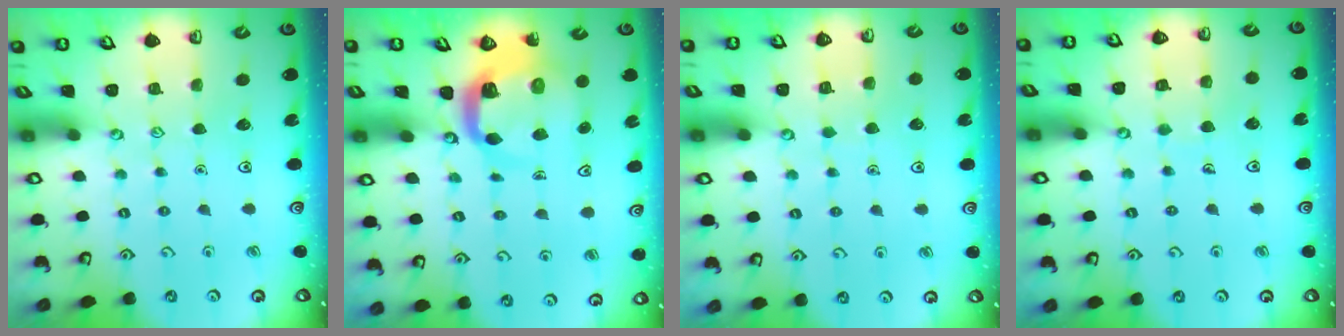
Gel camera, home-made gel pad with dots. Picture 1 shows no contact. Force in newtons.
{"total": 5.7, "press": 5.7, "slide": 0.8}
{"total": 3.1, "press": 3.1, "slide": 0.4}
{"total": 5.2, "press": 5.2, "slide": 0.3}